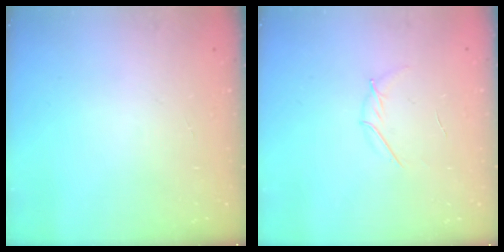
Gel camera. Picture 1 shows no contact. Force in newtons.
{"total": 3.9, "press": 3.7, "slide": 1.1}